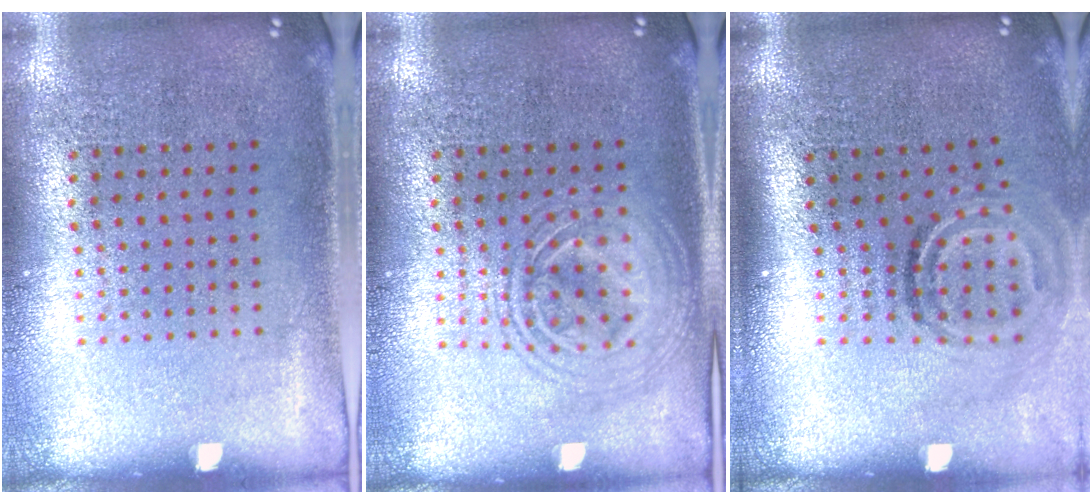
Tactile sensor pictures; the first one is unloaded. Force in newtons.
{"total": 1.7, "press": 1.7, "slide": 0.3}
{"total": 1.9, "press": 1.2, "slide": 1.5}